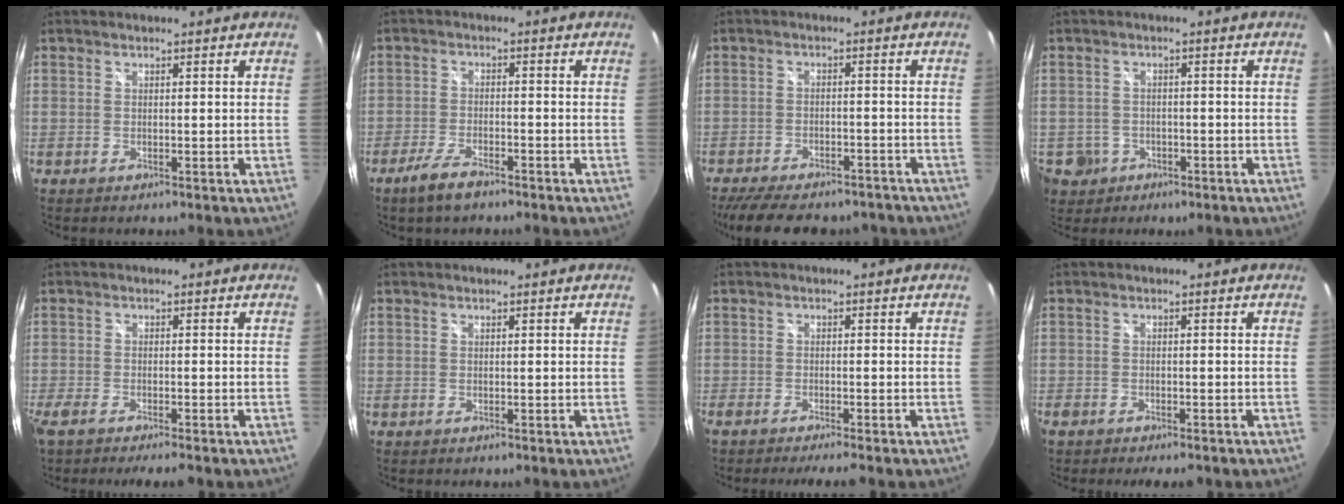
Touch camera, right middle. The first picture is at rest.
{"total": 5.4, "force": [-4.1, 1.4, 3.2], "torque": [-0.085, -0.009, -0.079]}
{"total": 16.9, "force": [-13.7, 6.1, 7.7], "torque": [-0.163, -0.022, -0.189]}
{"total": 7.0, "force": [-2.4, 6.3, 1.9], "torque": [-0.062, 0.008, -0.023]}
{"total": 5.7, "force": [-4.7, 0.9, 3.2], "torque": [-0.082, -0.025, -0.085]}
{"total": 0.0}
{"total": 4.2, "force": [-3.8, 0.0, 1.9], "torque": [-0.047, -0.012, -0.064]}
{"total": 4.8, "force": [-3.8, 1.9, 2.2], "torque": [-0.055, -0.015, -0.060]}